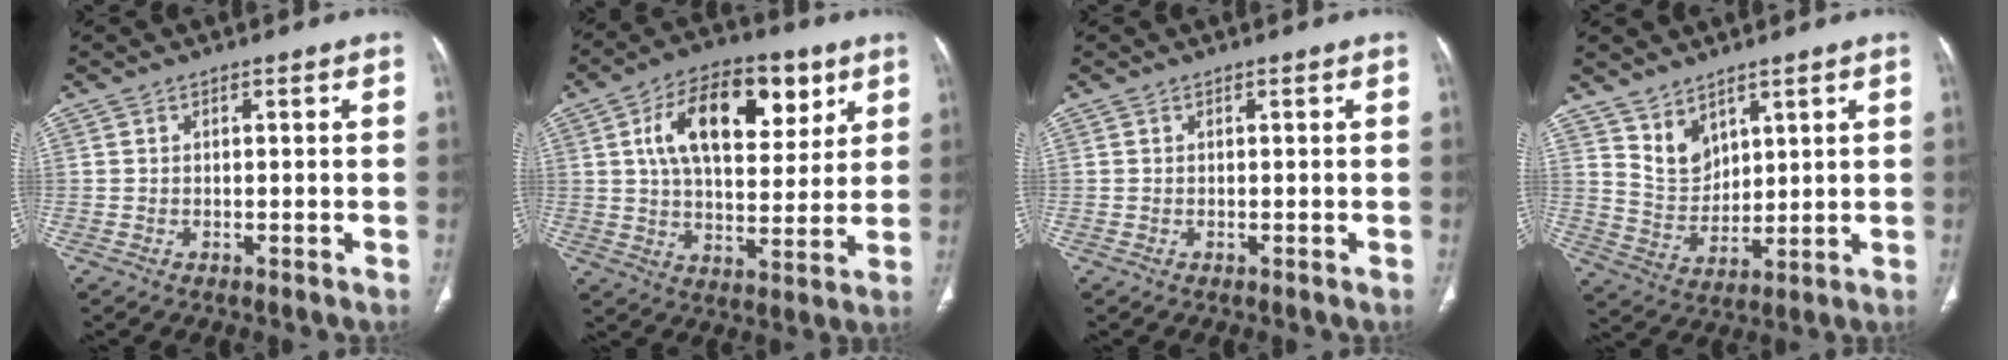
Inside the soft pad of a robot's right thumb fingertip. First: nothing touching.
{"total": 18.5, "force": [6.9, 10.1, 13.9], "torque": [-0.186, -0.007, 0.110]}
{"total": 0.0}
{"total": 6.4, "force": [4.0, 4.1, 2.9], "torque": [-0.033, -0.035, 0.088]}